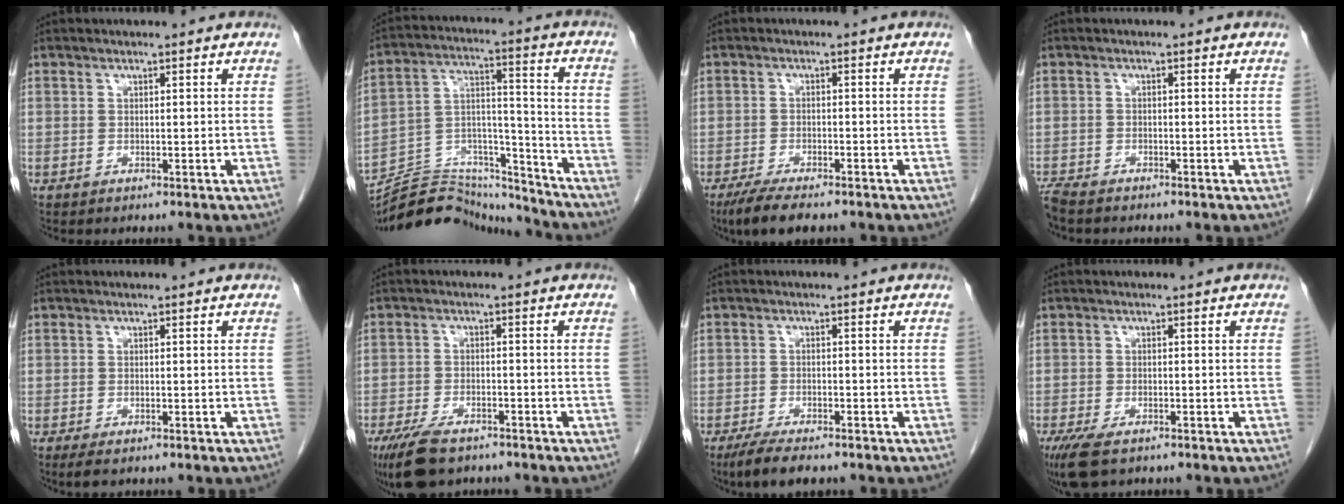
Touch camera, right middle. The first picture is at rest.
{"total": 18.1, "force": [-17.6, 3.3, 2.7], "torque": [-0.051, 0.052, -0.280]}
{"total": 6.3, "force": [-4.9, 1.5, 3.7], "torque": [-0.066, -0.014, -0.079]}
{"total": 3.6, "force": [-3.2, 0.7, 1.3], "torque": [-0.026, -0.012, -0.059]}
{"total": 1.9, "force": [-1.2, 0.6, 1.2], "torque": [-0.023, -0.005, -0.017]}
{"total": 8.7, "force": [-6.5, 3.3, 4.7], "torque": [-0.087, -0.011, -0.106]}
{"total": 5.3, "force": [-4.1, 1.2, 3.2], "torque": [-0.060, -0.011, -0.068]}
{"total": 6.5, "force": [-4.6, 2.4, 3.9], "torque": [-0.076, -0.014, -0.078]}